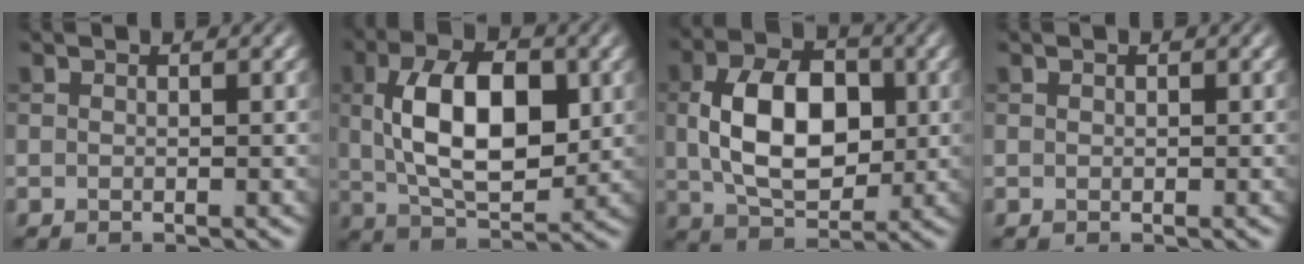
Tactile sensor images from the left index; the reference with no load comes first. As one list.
[{"total": 9.4, "force": [1.1, 4.9, 8.0], "torque": [-0.139, 0.005, 0.018]}, {"total": 8.8, "force": [0.6, 5.6, 6.8], "torque": [-0.127, 0.004, 0.008]}, {"total": 0.0}]